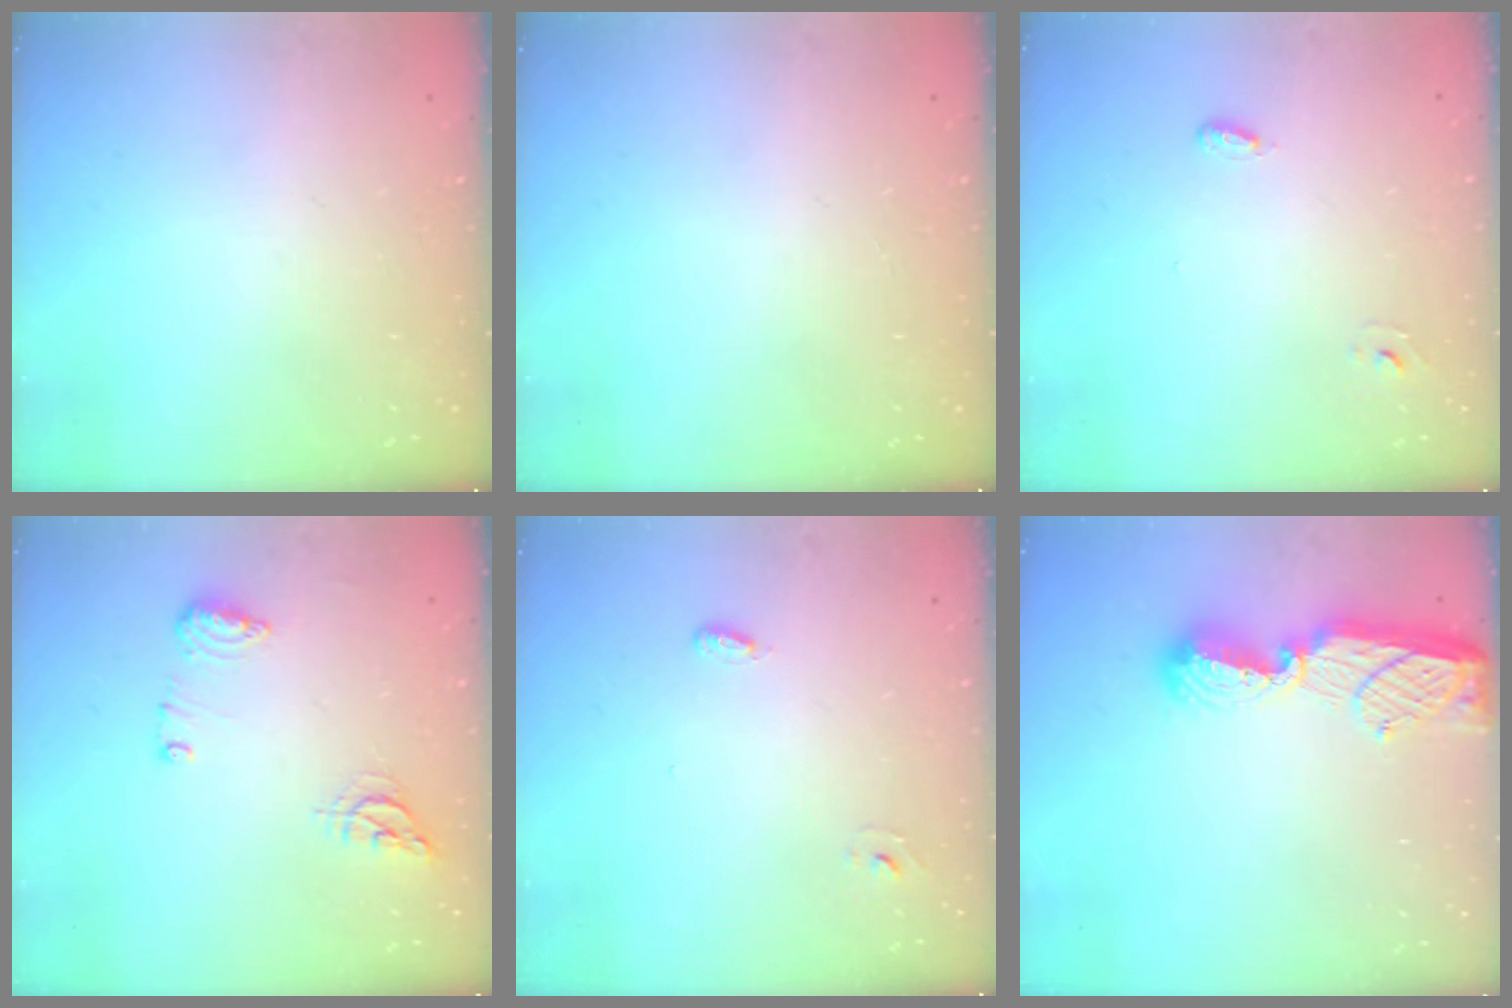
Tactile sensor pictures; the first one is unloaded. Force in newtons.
{"total": 0.0}
{"total": 2.6, "press": 2.5, "slide": 0.6}
{"total": 11.7, "press": 10.0, "slide": 6.1}
{"total": 2.6, "press": 2.5, "slide": 0.6}
{"total": 10.7, "press": 10.7, "slide": 1.0}